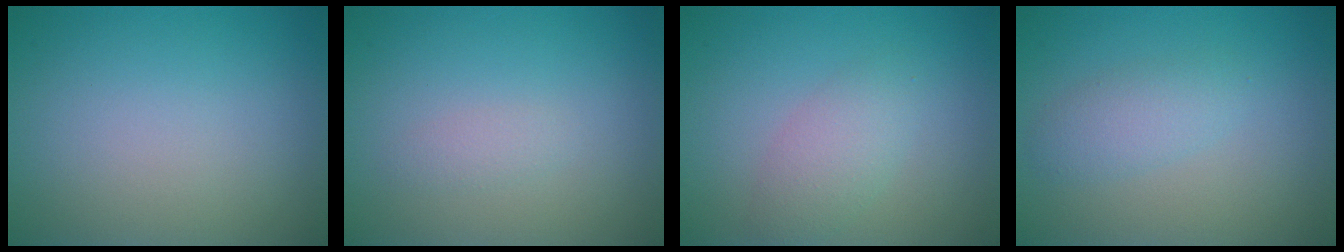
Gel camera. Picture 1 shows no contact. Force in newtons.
{"total": 0.9, "press": 0.9, "slide": 0.1}
{"total": 2.4, "press": 2.4, "slide": 0.2}
{"total": 2.2, "press": 2.2, "slide": 0.1}